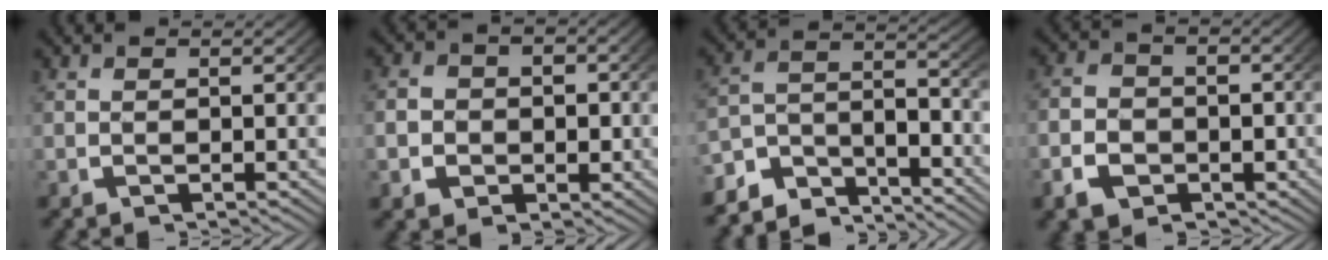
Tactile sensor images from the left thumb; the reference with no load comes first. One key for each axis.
{"total": 4.8, "fx": -0.8, "fy": 4.1, "fz": 2.4, "tx": -0.049, "ty": -0.009, "tz": -0.012}
{"total": 7.1, "fx": -4.4, "fy": 3.8, "fz": 4.0, "tx": -0.072, "ty": -0.020, "tz": -0.074}
{"total": 5.6, "fx": -2.0, "fy": 4.4, "fz": 2.9, "tx": -0.051, "ty": -0.019, "tz": -0.029}